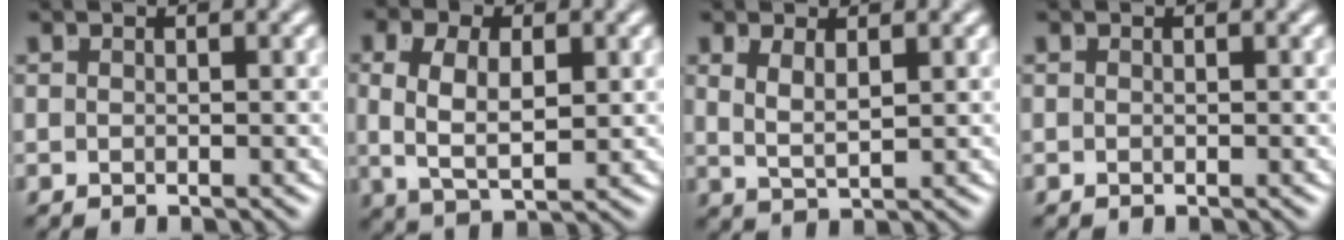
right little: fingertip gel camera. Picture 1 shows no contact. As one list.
[{"total": 6.1, "force": [0.2, 4.0, 4.6], "torque": [-0.093, -0.016, 0.009]}, {"total": 2.4, "force": [0.7, 0.8, 2.1], "torque": [-0.041, -0.005, 0.018]}, {"total": 0.0}]